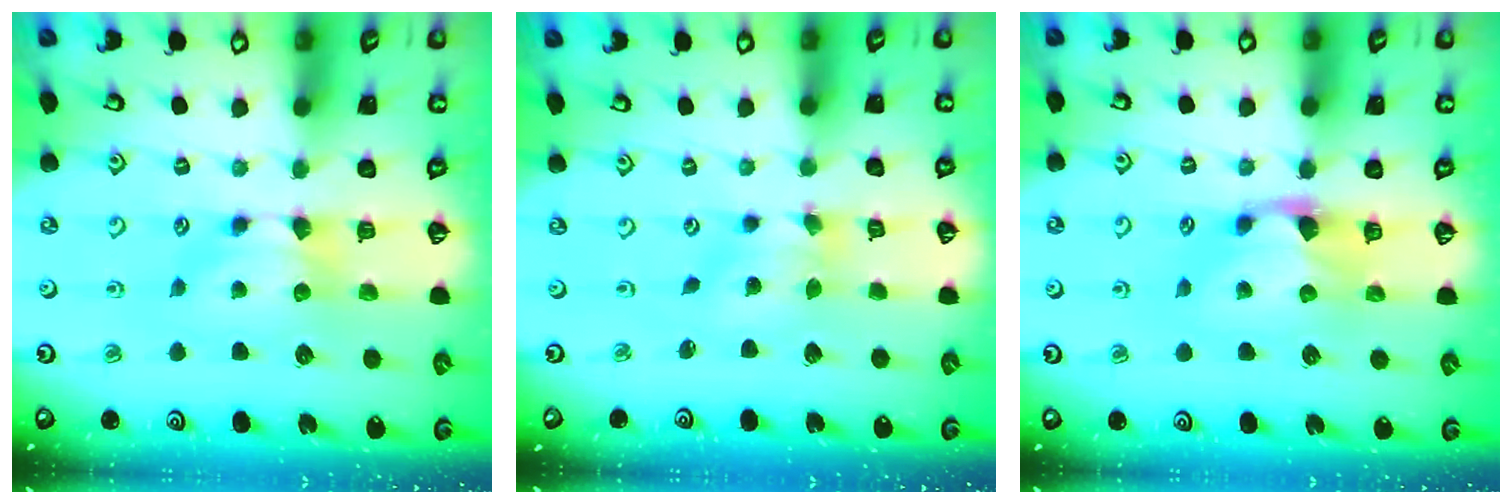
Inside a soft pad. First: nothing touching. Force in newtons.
{"total": 1.8, "press": 1.3, "slide": 1.2}
{"total": 1.5, "press": 1.2, "slide": 0.9}